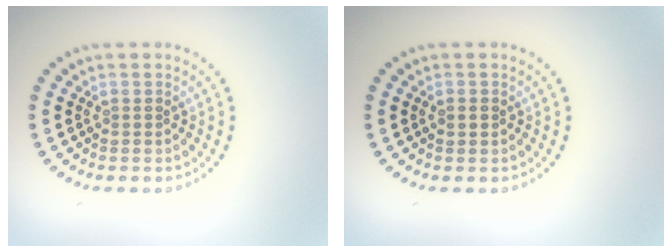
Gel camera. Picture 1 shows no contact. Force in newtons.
{"total": 1.1, "press": 1.0, "slide": 0.1}